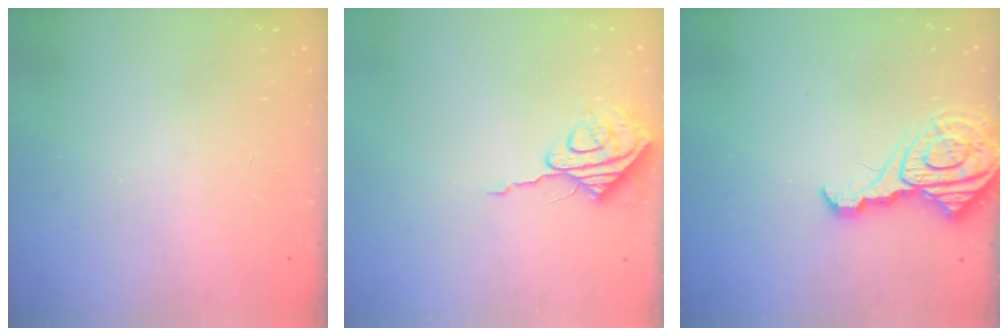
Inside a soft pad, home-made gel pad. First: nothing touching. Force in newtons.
{"total": 7.9, "press": 7.9, "slide": 0.7}
{"total": 12.2, "press": 12.2, "slide": 1.1}